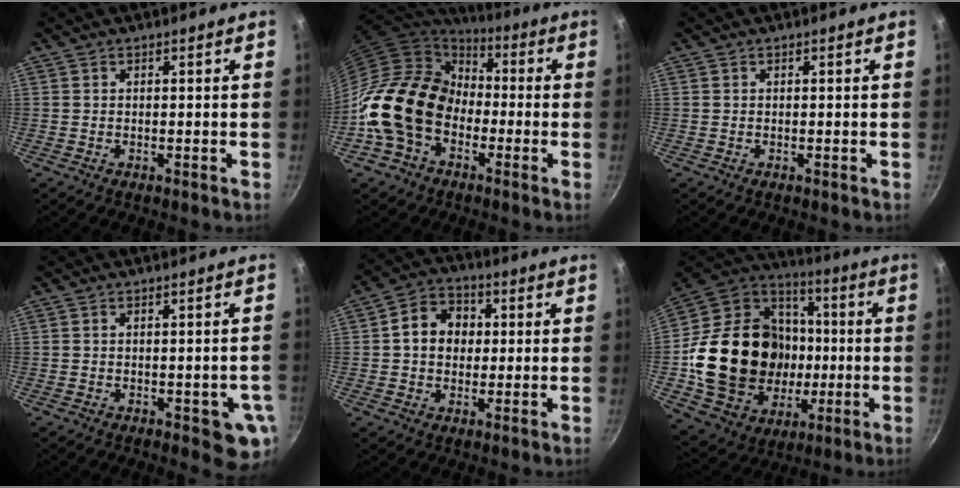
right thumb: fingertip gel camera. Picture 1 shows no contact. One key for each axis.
{"total": 19.6, "fx": -4.4, "fy": 14.8, "fz": 12.1, "tx": -0.197, "ty": 0.056, "tz": -0.097}
{"total": 0.0}
{"total": 6.9, "fx": -2.1, "fy": 3.0, "fz": 5.9, "tx": -0.046, "ty": 0.004, "tz": -0.023}
{"total": 9.0, "fx": 1.0, "fy": 7.4, "fz": 5.1, "tx": -0.055, "ty": 0.014, "tz": 0.001}
{"total": 29.3, "fx": -2.0, "fy": 23.4, "fz": 17.6, "tx": -0.294, "ty": 0.034, "tz": -0.013}